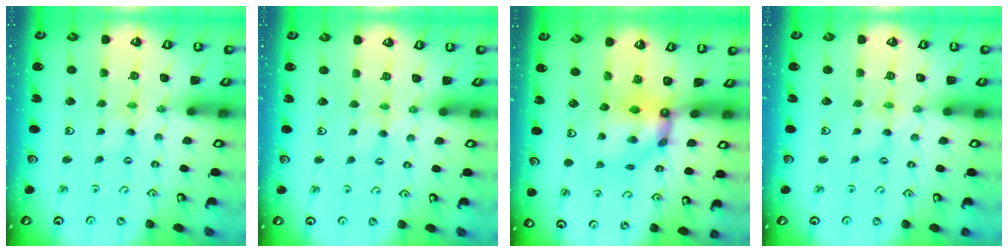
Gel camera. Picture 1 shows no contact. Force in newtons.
{"total": 2.0, "press": 1.9, "slide": 0.3}
{"total": 8.3, "press": 8.3, "slide": 0.8}
{"total": 1.5, "press": 1.5, "slide": 0.2}